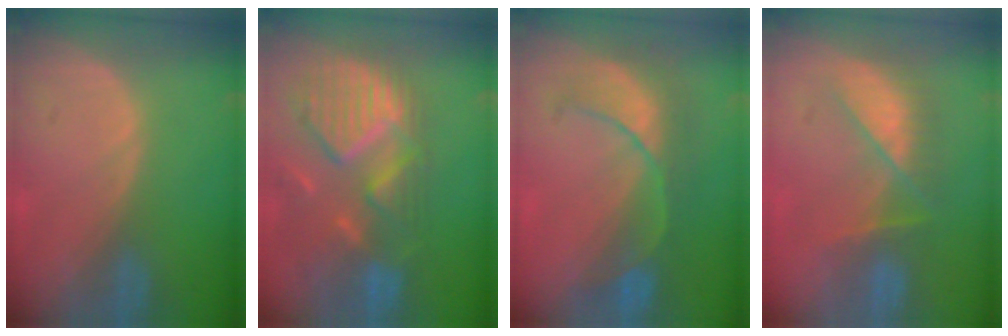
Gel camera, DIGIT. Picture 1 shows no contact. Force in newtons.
{"total": 11.9, "press": 10.3, "slide": 5.9}
{"total": 8.1, "press": 7.9, "slide": 2.0}
{"total": 7.3, "press": 6.9, "slide": 2.4}